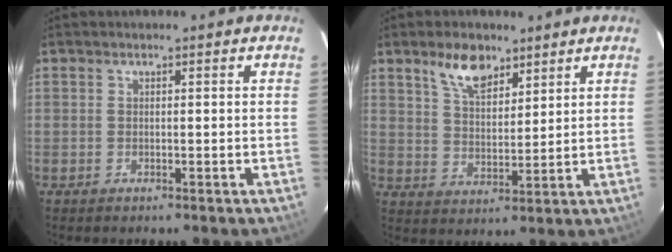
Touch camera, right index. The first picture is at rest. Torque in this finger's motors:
{"motor_torque": [0.20, 0.17, 0.12, 0.06]}